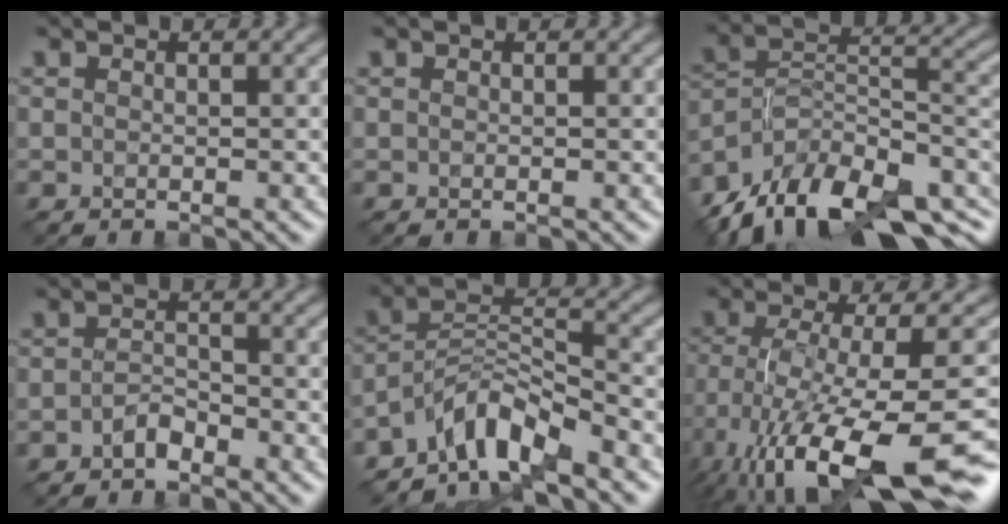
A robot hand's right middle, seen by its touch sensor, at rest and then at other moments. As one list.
[{"total": 0.0}, {"total": 14.7, "force": [-10.7, 6.6, 7.6], "torque": [-0.157, 0.004, -0.174]}, {"total": 1.6, "force": [-1.2, 0.6, 0.8], "torque": [-0.016, 0.006, -0.024]}, {"total": 6.0, "force": [-4.8, 1.6, 3.3], "torque": [-0.046, 0.007, -0.095]}, {"total": 16.2, "force": [-8.5, 5.0, 12.8], "torque": [-0.237, -0.018, -0.123]}]